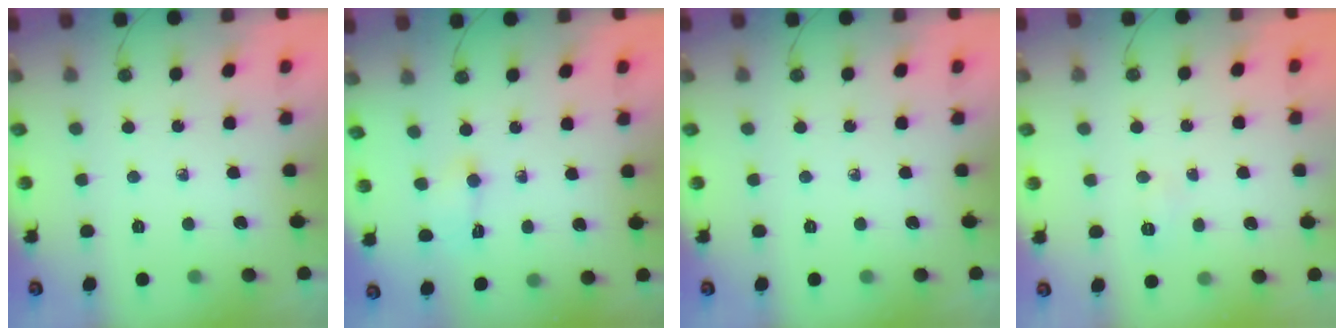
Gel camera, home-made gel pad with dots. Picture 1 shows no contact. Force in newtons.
{"total": 2.6, "press": 2.5, "slide": 0.9}
{"total": 0.0}
{"total": 3.8, "press": 3.8, "slide": 0.4}